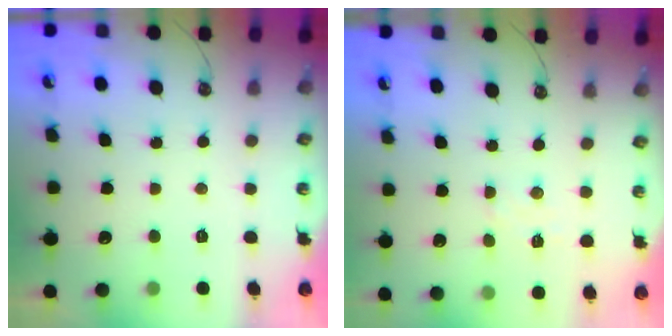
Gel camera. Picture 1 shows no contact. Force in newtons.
{"total": 3.8, "press": 3.8, "slide": 0.5}